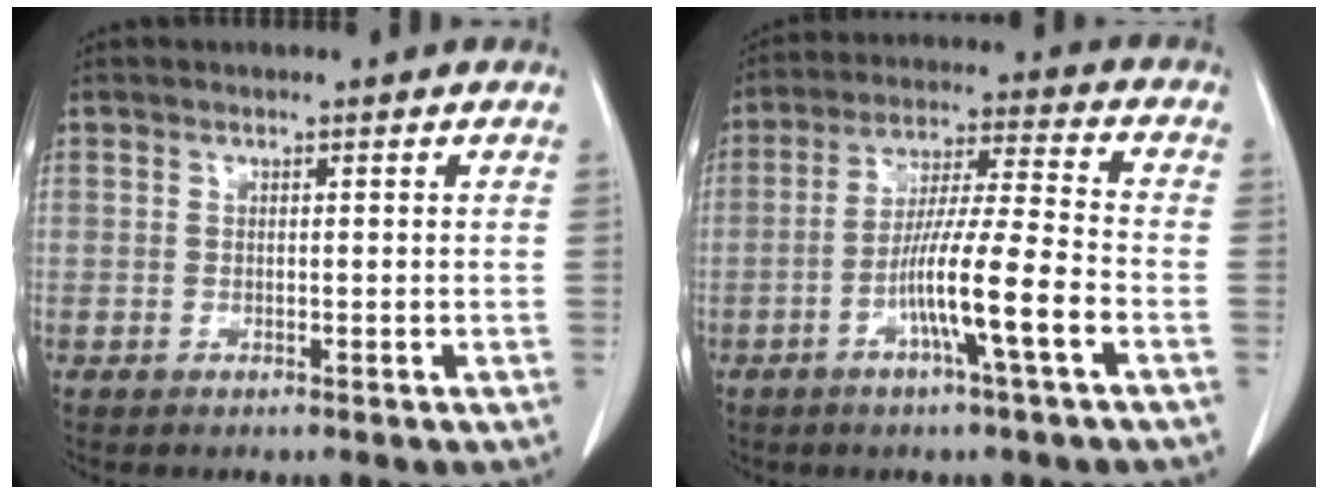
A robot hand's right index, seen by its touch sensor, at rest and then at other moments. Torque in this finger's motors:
{"motor_torque": [1.31, -0.83, 0.78, 0.15]}